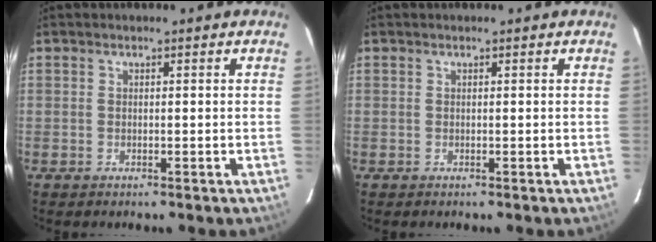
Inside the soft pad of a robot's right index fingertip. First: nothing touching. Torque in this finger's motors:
{"motor_torque": [0.00, 0.00, 0.00, 0.01]}